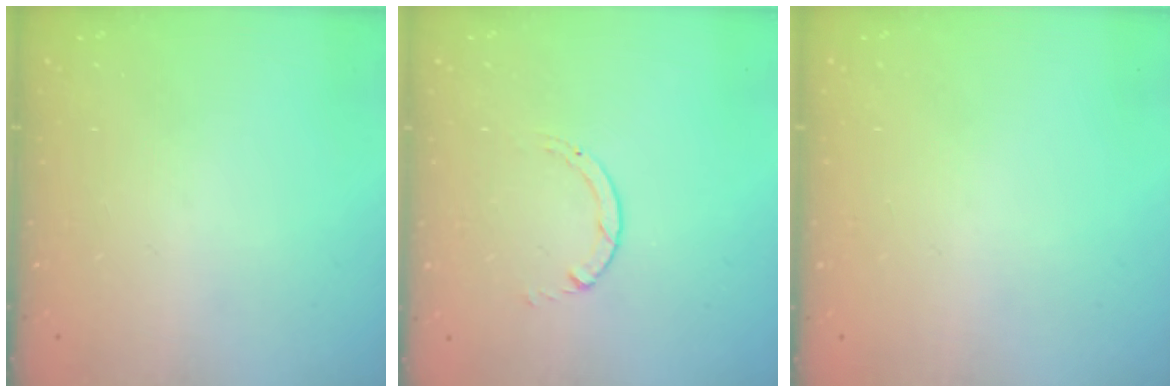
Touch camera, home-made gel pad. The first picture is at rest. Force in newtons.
{"total": 0.6, "press": 0.5, "slide": 0.1}
{"total": 2.4, "press": 2.4, "slide": 0.2}